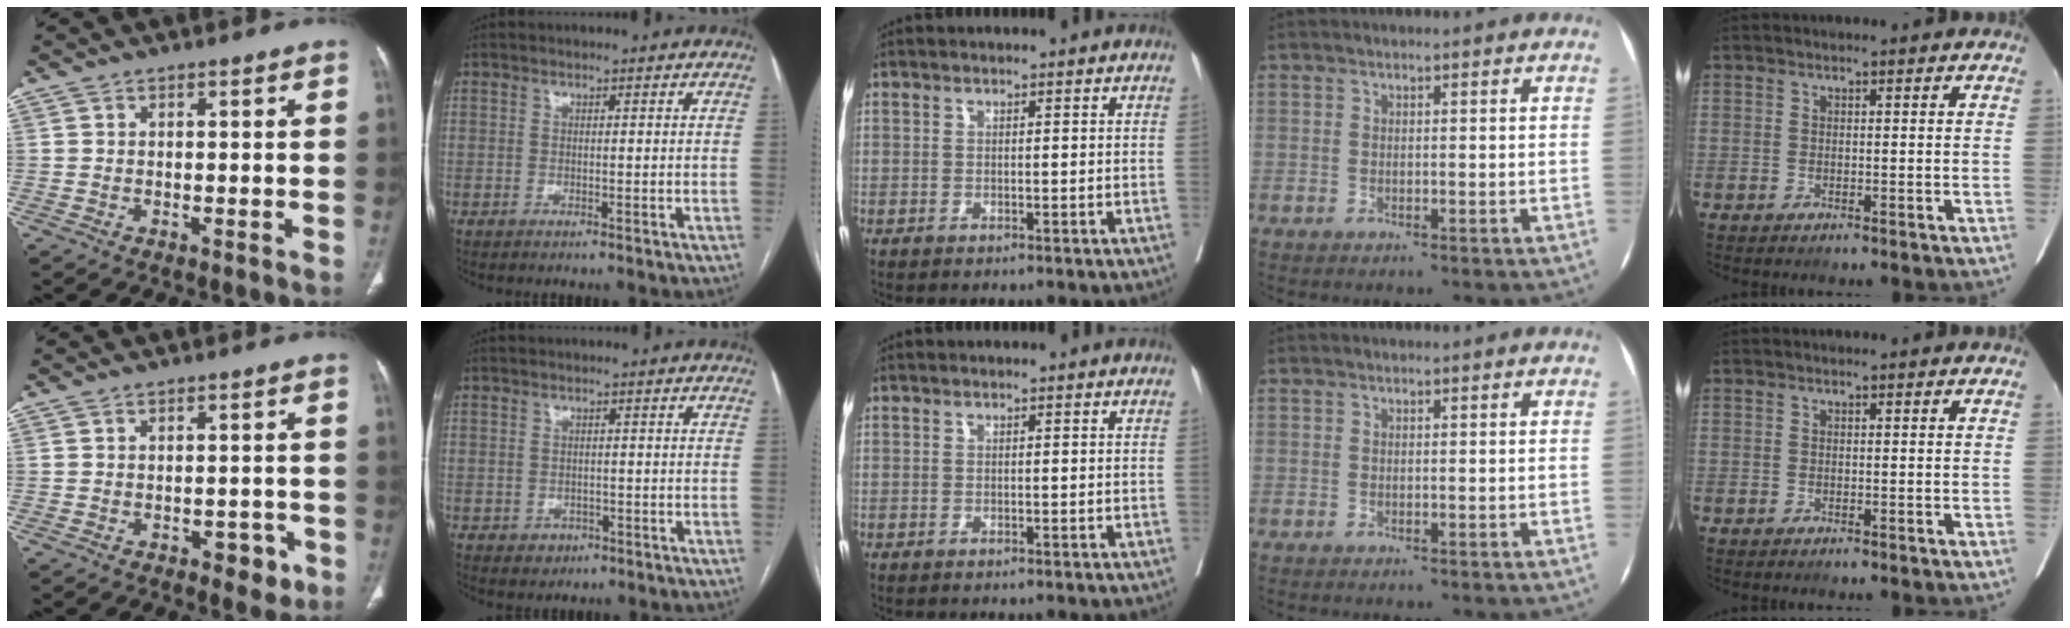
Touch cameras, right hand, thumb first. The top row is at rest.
{"thumb": {"total": 3.9, "force": [-1.9, 2.3, 2.5], "torque": [-0.014, 0.009, -0.021]}, "index": {"total": 2.5, "force": [-0.9, 2.3, 0.5], "torque": [0.002, 0.006, -0.007]}}